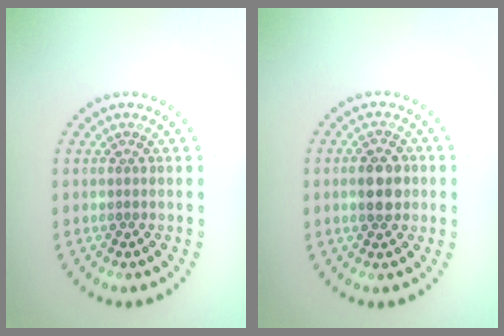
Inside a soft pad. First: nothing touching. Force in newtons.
{"total": 3.4, "press": 3.4, "slide": 0.1}